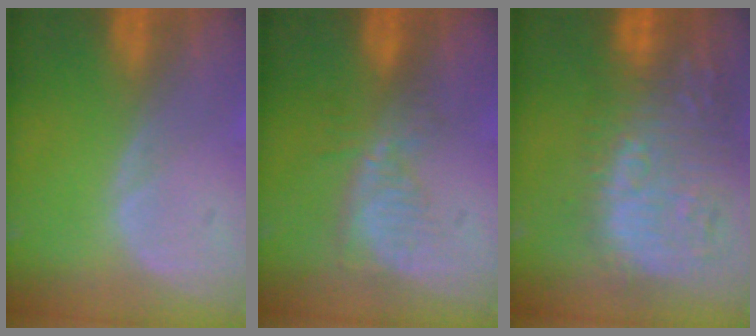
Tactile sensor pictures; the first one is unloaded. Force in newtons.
{"total": 5.3, "press": 4.7, "slide": 2.5}
{"total": 12.9, "press": 11.7, "slide": 5.4}